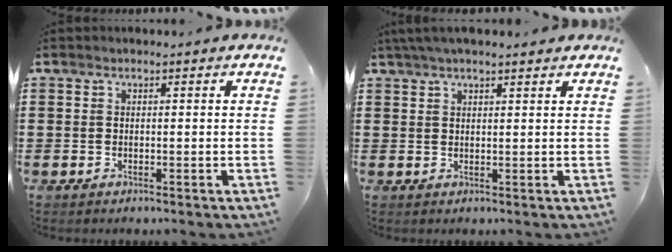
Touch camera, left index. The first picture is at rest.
{"total": 2.7, "force": [2.1, 0.4, 1.7], "torque": [-0.036, 0.006, 0.040]}